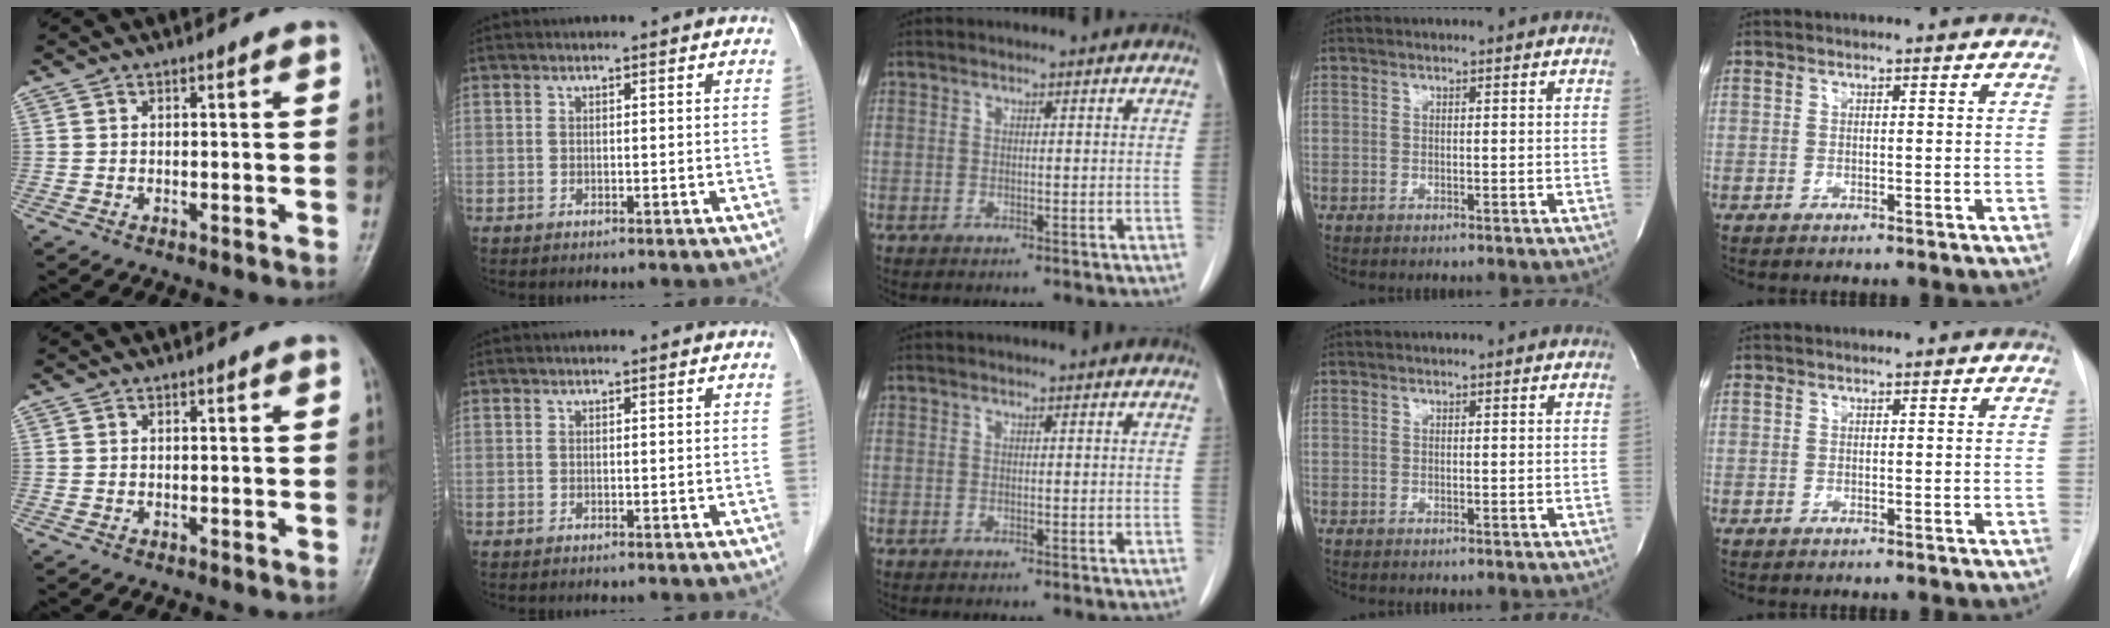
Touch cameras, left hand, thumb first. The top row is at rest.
{}